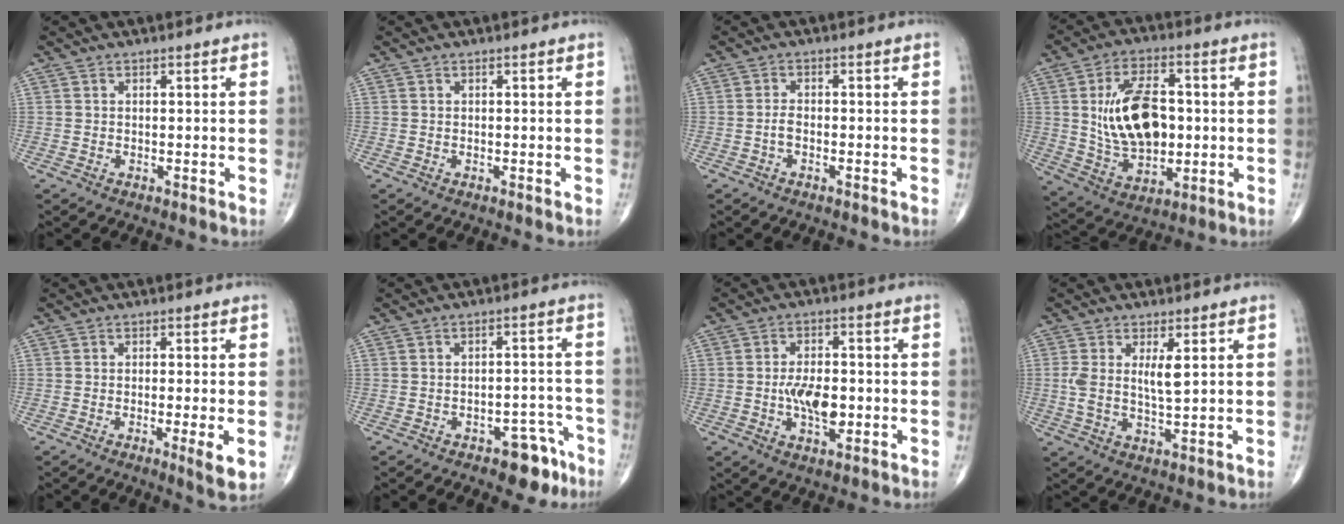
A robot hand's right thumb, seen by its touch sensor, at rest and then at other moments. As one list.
[{"total": 0.0}, {"total": 1.7, "force": [-0.7, 0.7, 1.3], "torque": [-0.028, 0.007, -0.017]}, {"total": 16.6, "force": [1.0, 9.6, 13.4], "torque": [-0.212, 0.001, 0.024]}, {"total": 4.7, "force": [-1.2, 0.6, 4.5], "torque": [-0.073, -0.013, -0.020]}, {"total": 7.2, "force": [-4.6, 3.6, 4.3], "torque": [-0.028, 0.040, -0.056]}, {"total": 8.2, "force": [-1.3, 4.3, 6.9], "torque": [-0.110, 0.007, -0.022]}, {"total": 5.5, "force": [1.4, 1.5, 5.1], "torque": [-0.100, -0.015, 0.028]}]